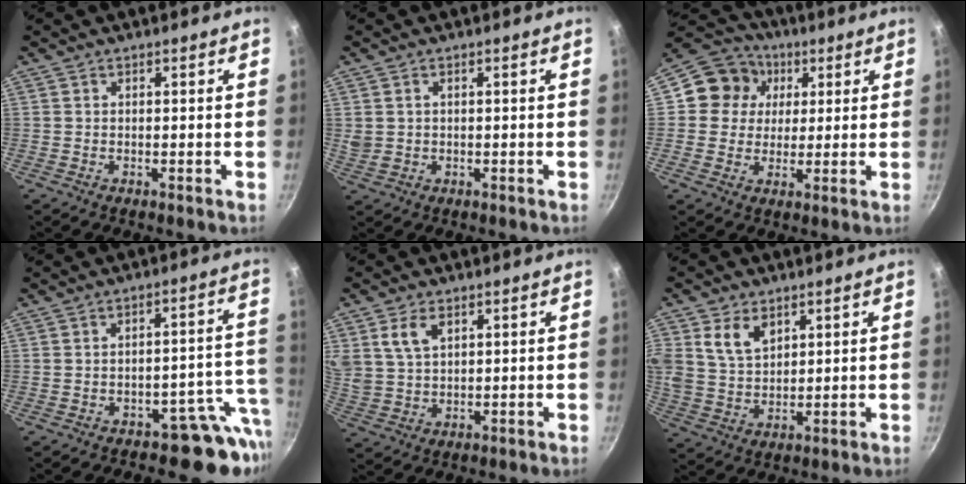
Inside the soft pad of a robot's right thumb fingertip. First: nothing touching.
{"total": 2.8, "force": [0.7, 2.1, 1.6], "torque": [-0.025, 0.000, 0.019]}
{"total": 10.2, "force": [2.7, 9.2, 3.4], "torque": [-0.026, 0.007, 0.028]}
{"total": 9.0, "force": [-5.4, 5.3, 4.9], "torque": [0.014, 0.059, -0.061]}
{"total": 6.5, "force": [2.9, 4.0, 4.2], "torque": [-0.071, -0.008, 0.064]}
{"total": 8.2, "force": [3.6, 5.6, 4.8], "torque": [-0.074, -0.018, 0.074]}